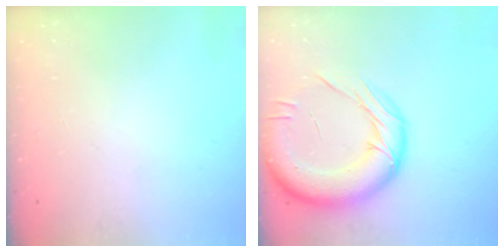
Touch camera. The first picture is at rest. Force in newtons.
{"total": 21.8, "press": 21.6, "slide": 2.8}